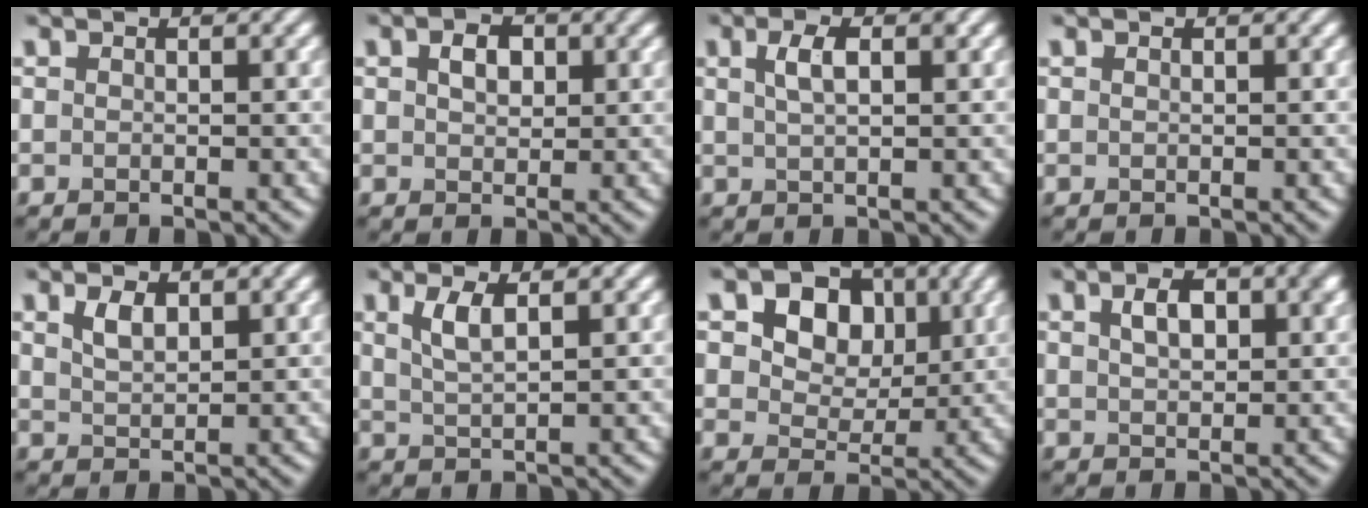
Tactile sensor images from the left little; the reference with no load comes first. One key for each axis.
{"total": 2.3, "fx": 0.8, "fy": 1.5, "fz": 1.6, "tx": -0.031, "ty": 0.003, "tz": 0.013}
{"total": 2.5, "fx": 0.9, "fy": 0.9, "fz": 2.1, "tx": -0.039, "ty": 0.006, "tz": 0.016}
{"total": 0.0}
{"total": 2.0, "fx": 1.1, "fy": 0.9, "fz": 1.3, "tx": -0.028, "ty": 0.002, "tz": 0.025}
{"total": 2.4, "fx": 1.1, "fy": 0.7, "fz": 2.1, "tx": -0.042, "ty": 0.000, "tz": 0.023}
{"total": 8.5, "fx": 3.3, "fy": 6.3, "fz": 4.7, "tx": -0.094, "ty": 0.011, "tz": 0.049}
{"total": 3.4, "fx": 1.1, "fy": 1.8, "fz": 2.7, "tx": -0.049, "ty": 0.007, "tz": 0.020}